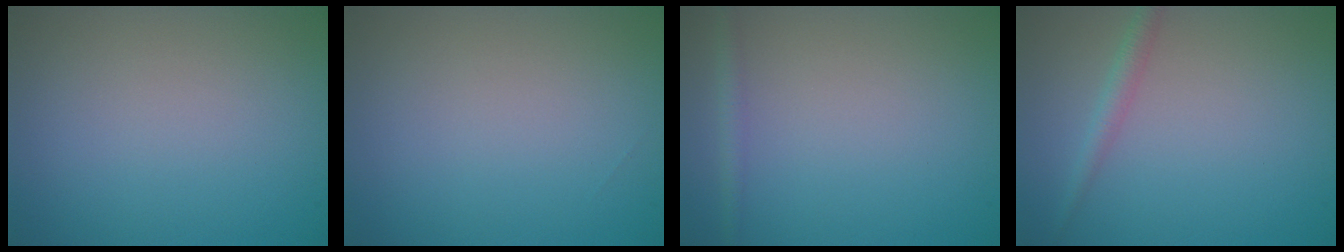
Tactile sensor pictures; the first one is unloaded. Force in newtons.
{"total": 0.0}
{"total": 1.3, "press": 1.3, "slide": 0.1}
{"total": 1.6, "press": 1.6, "slide": 0.1}